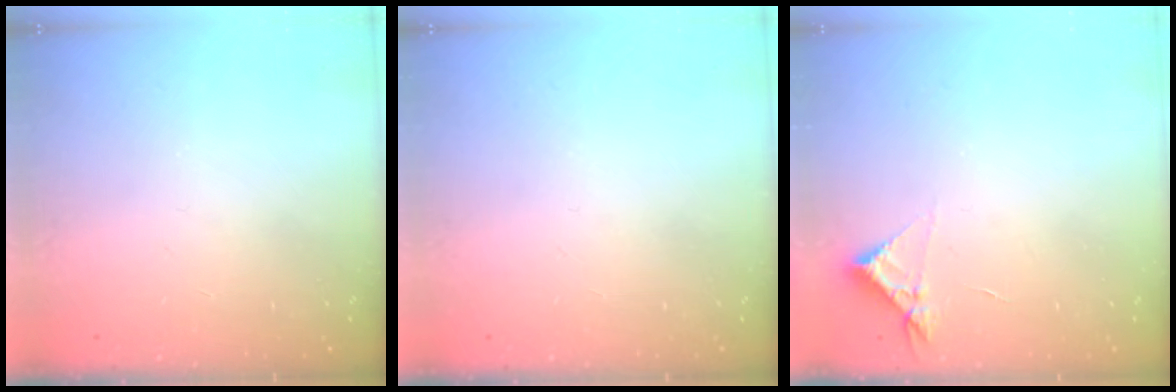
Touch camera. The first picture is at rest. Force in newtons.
{"total": 0.0}
{"total": 3.1, "press": 3.1, "slide": 0.5}